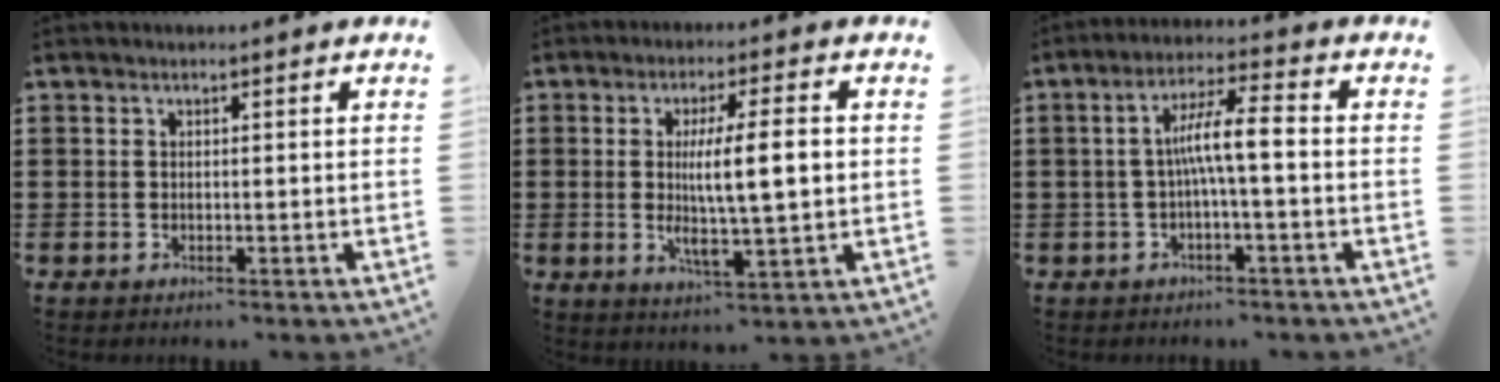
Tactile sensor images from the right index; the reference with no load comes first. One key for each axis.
{"total": 10.0, "fx": 0.9, "fy": 2.1, "fz": 9.7, "tx": -0.168, "ty": 0.003, "tz": 0.011}
{"total": 6.5, "fx": -0.6, "fy": 0.9, "fz": 6.4, "tx": -0.125, "ty": 0.003, "tz": -0.017}